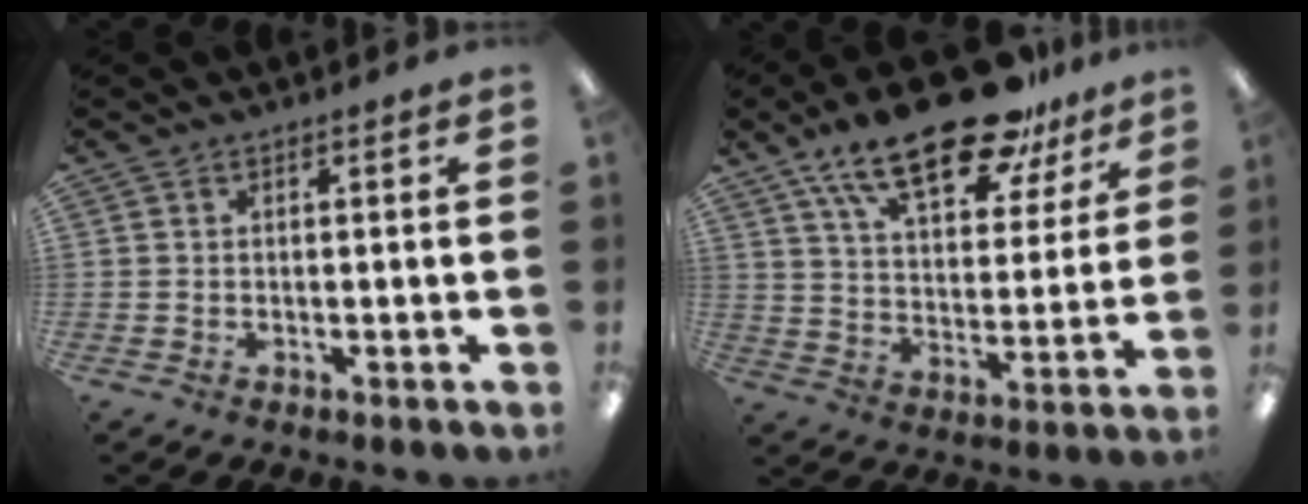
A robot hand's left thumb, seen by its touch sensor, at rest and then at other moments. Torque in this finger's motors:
{"motor_torque": [0.56, 0.66, 1.49, -1.27, 0.14]}